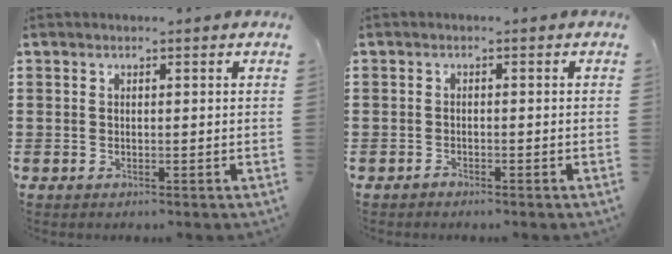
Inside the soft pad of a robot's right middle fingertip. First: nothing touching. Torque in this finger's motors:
{"motor_torque": [0.73, -0.27, -0.07, 0.01]}